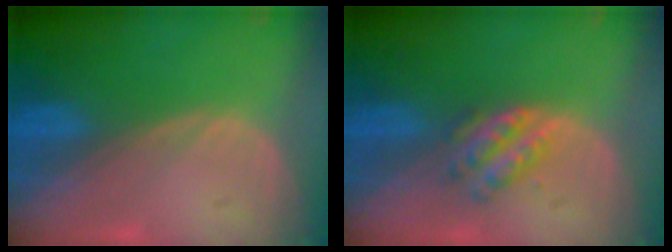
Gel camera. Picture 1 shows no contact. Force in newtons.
{"total": 4.5, "press": 4.4, "slide": 0.8}